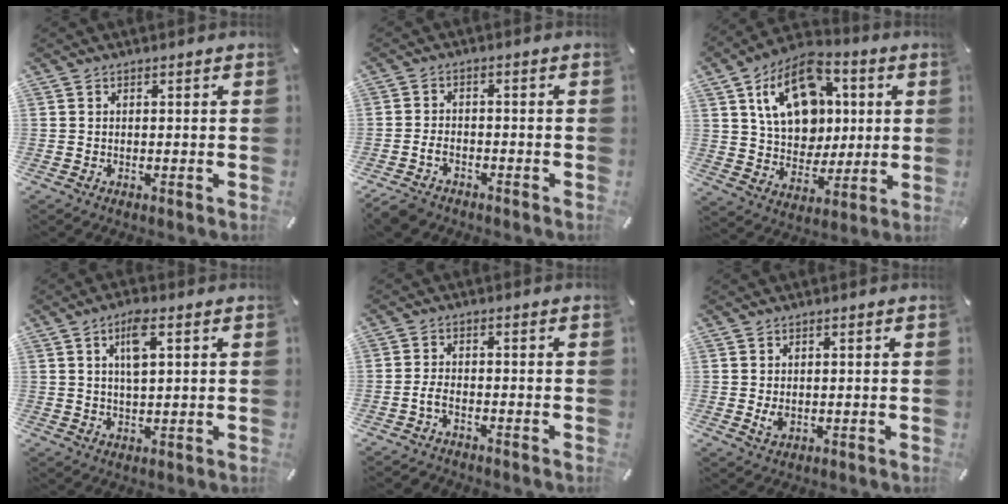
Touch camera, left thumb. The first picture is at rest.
{"total": 3.6, "force": [-2.5, 2.1, 1.5], "torque": [-0.039, 0.009, -0.050]}
{"total": 17.4, "force": [5.7, 13.4, 9.6], "torque": [-0.149, -0.012, 0.109]}
{"total": 6.4, "force": [2.5, 2.3, 5.4], "torque": [-0.106, 0.005, 0.040]}
{"total": 2.7, "force": [-1.9, 1.1, 1.6], "torque": [-0.042, 0.004, -0.039]}
{"total": 2.0, "force": [-0.1, 1.3, 1.5], "torque": [-0.042, -0.003, -0.005]}